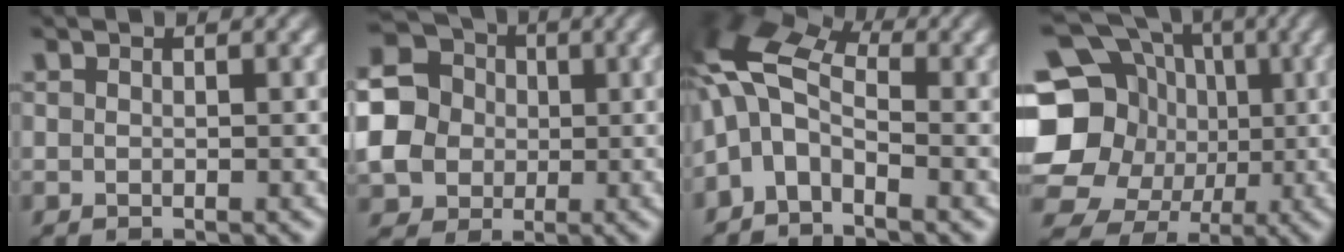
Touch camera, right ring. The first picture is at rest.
{"total": 13.3, "force": [1.2, 12.1, 5.5], "torque": [-0.138, -0.018, 0.012]}
{"total": 11.2, "force": [0.4, 9.6, 5.8], "torque": [-0.140, -0.011, -0.014]}
{"total": 18.1, "force": [1.7, 15.8, 8.7], "torque": [-0.179, -0.032, 0.023]}